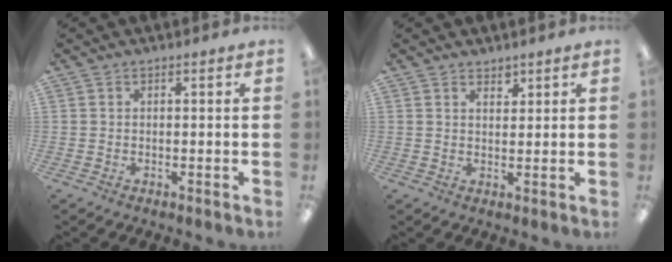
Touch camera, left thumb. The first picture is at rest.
{"total": 2.1, "force": [1.9, 0.8, 0.3], "torque": [0.001, -0.010, 0.035]}